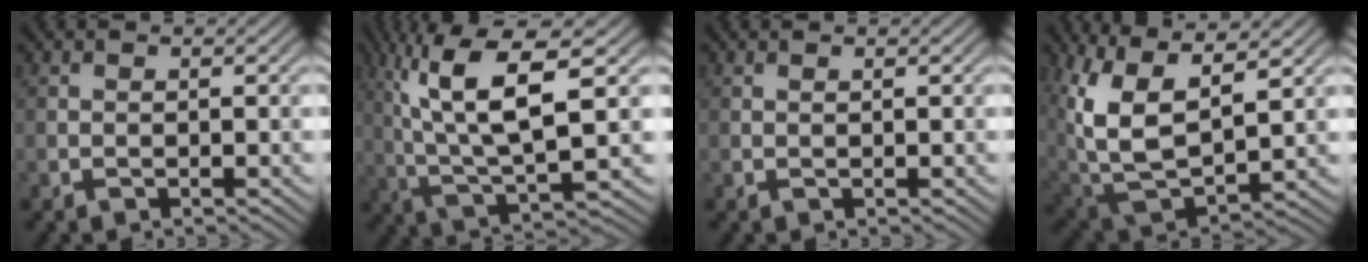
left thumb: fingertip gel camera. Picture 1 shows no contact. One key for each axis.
{"total": 11.4, "fx": 3.2, "fy": 2.8, "fz": 10.6, "tx": -0.208, "ty": 0.014, "tz": 0.065}
{"total": 0.7, "fx": -0.1, "fy": -0.7, "fz": -0.1, "tx": 0.007, "ty": 0.001, "tz": -0.002}
{"total": 12.5, "fx": 4.9, "fy": 6.1, "fz": 9.7, "tx": -0.232, "ty": -0.006, "tz": 0.107}